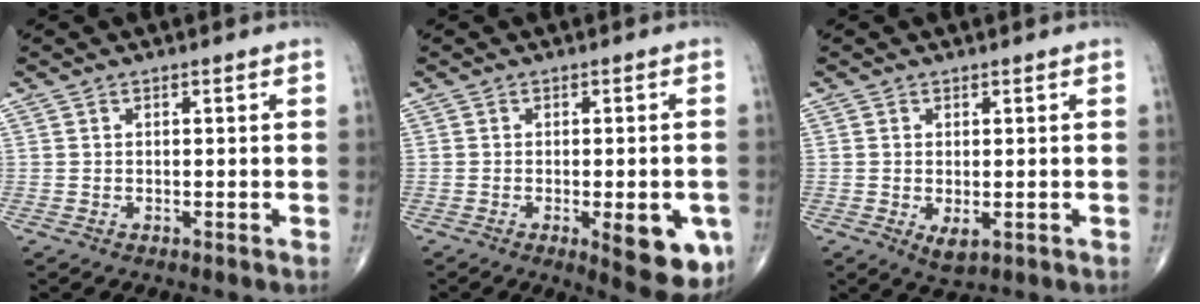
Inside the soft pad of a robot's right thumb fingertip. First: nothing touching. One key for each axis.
{"total": 11.2, "fx": -3.7, "fy": 3.8, "fz": 9.9, "tx": -0.103, "ty": -0.008, "tz": -0.036}
{"total": 2.9, "fx": -0.7, "fy": 1.4, "fz": 2.5, "tx": -0.038, "ty": -0.008, "tz": -0.005}